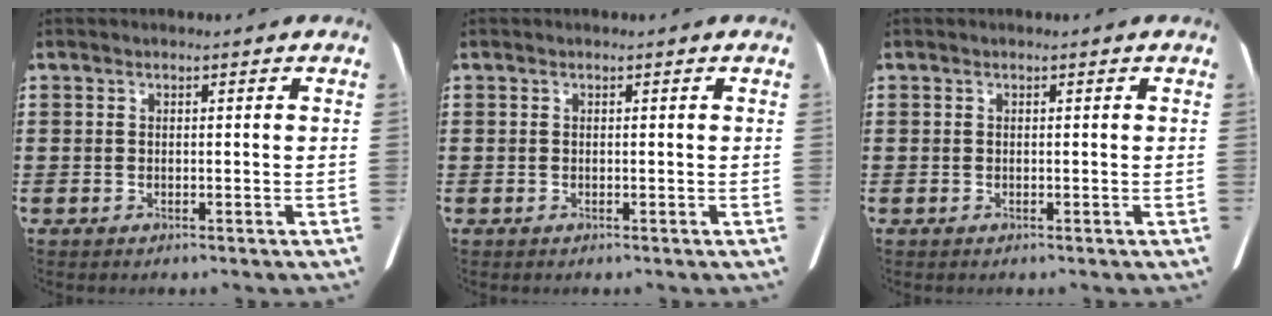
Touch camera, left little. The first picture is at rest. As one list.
[{"total": 0.0}, {"total": 0.0}]